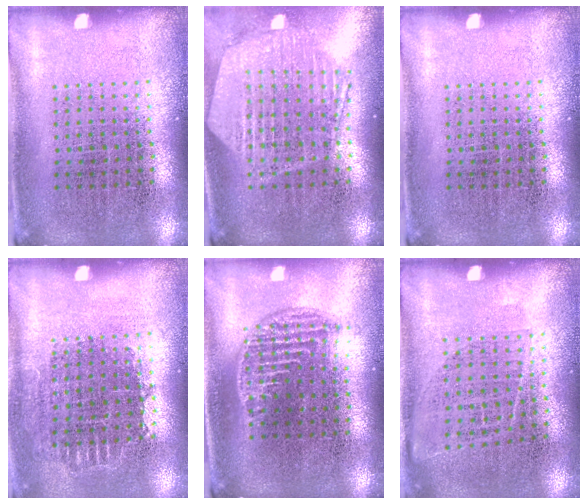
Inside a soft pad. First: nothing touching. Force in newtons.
{"total": 1.4, "press": 1.4, "slide": 0.3}
{"total": 0.0}
{"total": 0.7, "press": 0.7, "slide": 0.2}
{"total": 1.3, "press": 1.1, "slide": 0.6}
{"total": 1.0, "press": 0.8, "slide": 0.6}